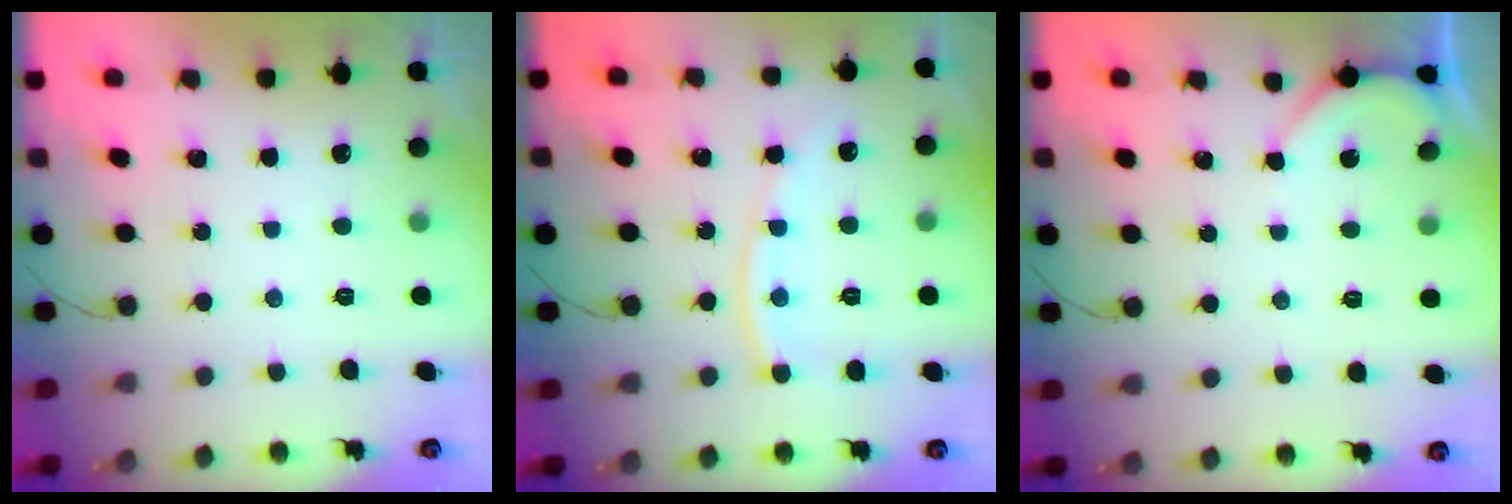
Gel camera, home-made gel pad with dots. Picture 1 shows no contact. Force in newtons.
{"total": 9.9, "press": 9.8, "slide": 1.1}
{"total": 2.3, "press": 2.3, "slide": 0.4}